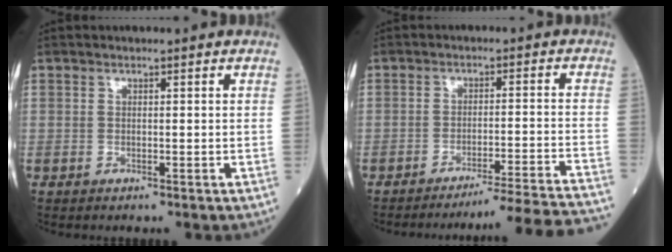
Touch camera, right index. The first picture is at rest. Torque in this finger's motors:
{"motor_torque": [-0.36, -0.70, 0.17, 0.01]}